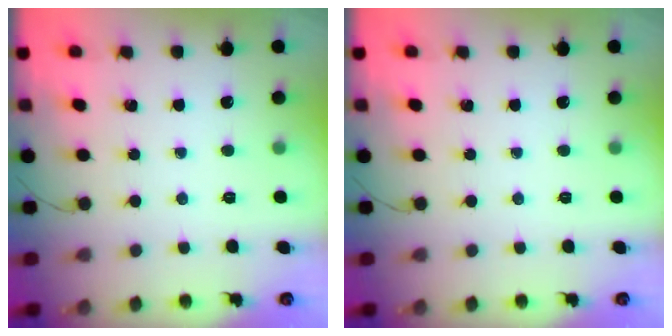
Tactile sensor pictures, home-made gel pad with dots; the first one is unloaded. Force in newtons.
{"total": 0.0}